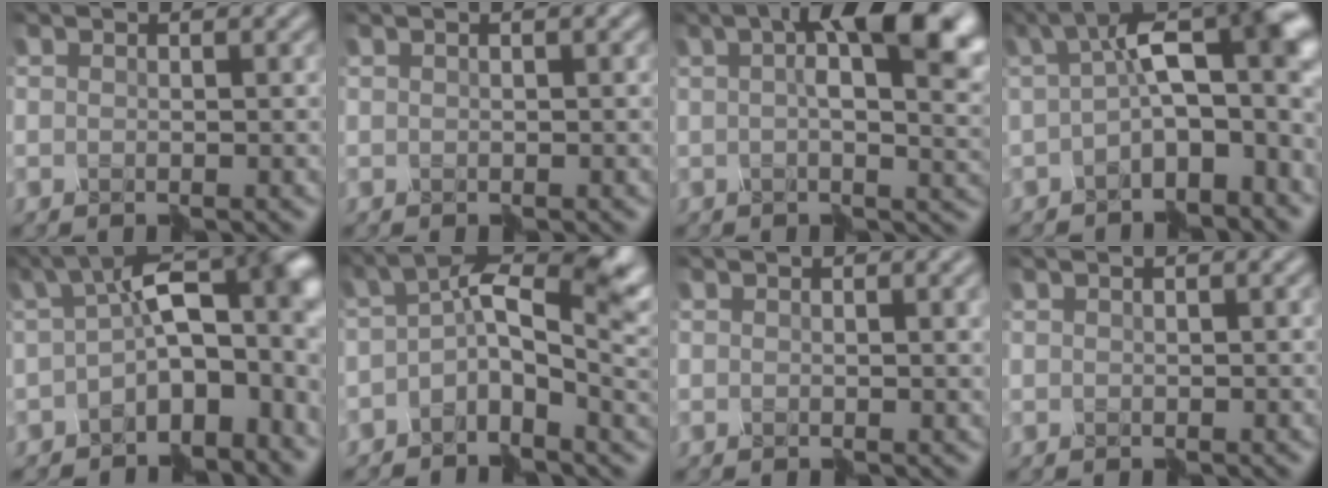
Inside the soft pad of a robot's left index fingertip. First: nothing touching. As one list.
[{"total": 1.1, "force": [0.1, 0.4, 1.0], "torque": [-0.010, 0.005, 0.005]}, {"total": 12.5, "force": [3.7, 5.1, 10.8], "torque": [-0.133, 0.024, 0.040]}, {"total": 9.4, "force": [0.1, 4.0, 8.5], "torque": [-0.111, 0.031, -0.017]}, {"total": 11.8, "force": [-1.0, 6.5, 9.7], "torque": [-0.121, 0.020, -0.020]}, {"total": 9.8, "force": [1.3, 4.5, 8.6], "torque": [-0.136, 0.024, -0.001]}, {"total": 1.9, "force": [0.6, 0.7, 1.7], "torque": [-0.015, 0.009, 0.008]}, {"total": 0.8, "force": [0.1, 0.2, 0.8], "torque": [-0.011, 0.002, 0.003]}]